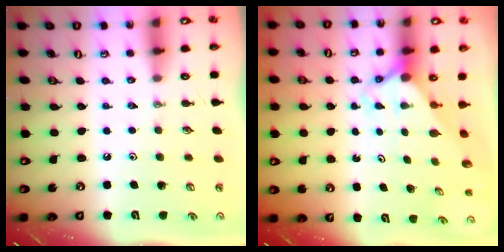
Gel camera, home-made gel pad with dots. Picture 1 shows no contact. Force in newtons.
{"total": 2.2, "press": 2.2, "slide": 0.1}